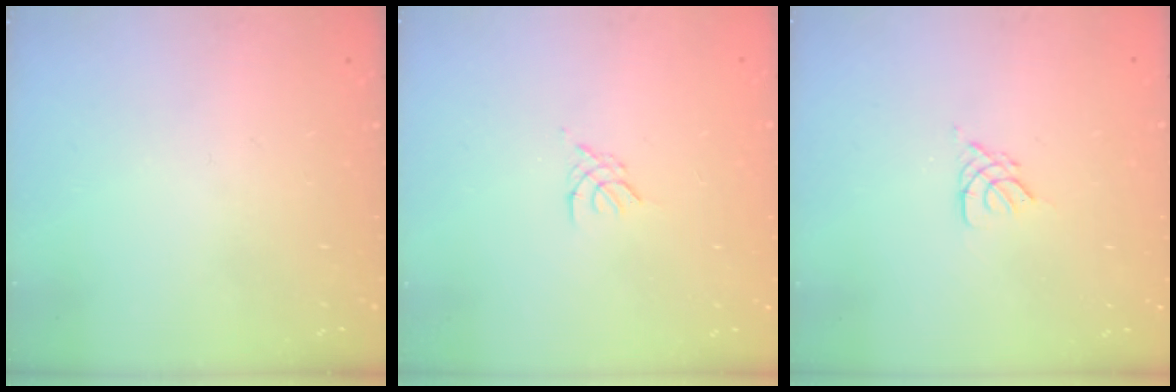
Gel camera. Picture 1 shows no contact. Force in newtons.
{"total": 2.6, "press": 2.5, "slide": 0.6}
{"total": 2.7, "press": 2.7, "slide": 0.5}